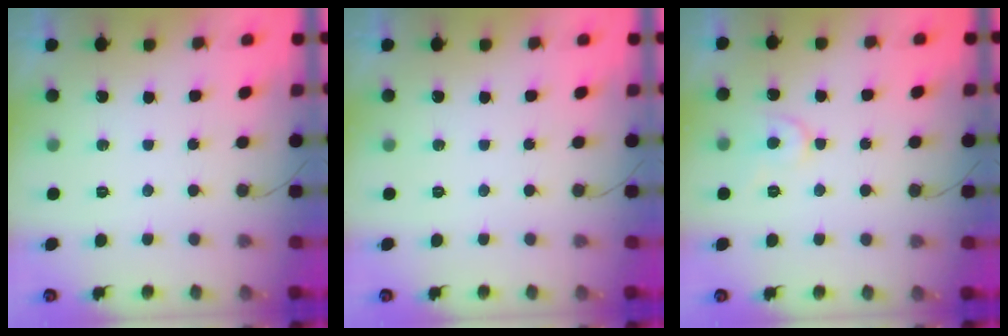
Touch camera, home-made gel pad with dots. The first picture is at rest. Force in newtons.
{"total": 0.0}
{"total": 6.4, "press": 6.3, "slide": 0.8}